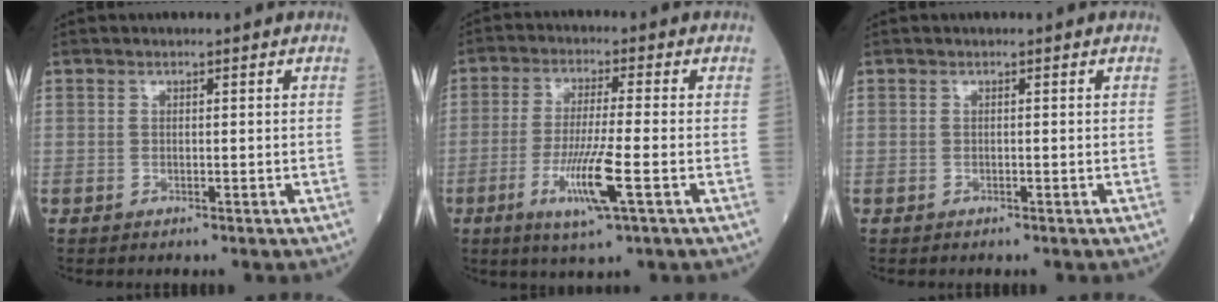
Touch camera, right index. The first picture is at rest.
{"total": 9.1, "force": [-3.1, -0.2, 8.6], "torque": [-0.168, -0.019, -0.058]}
{"total": 0.0}